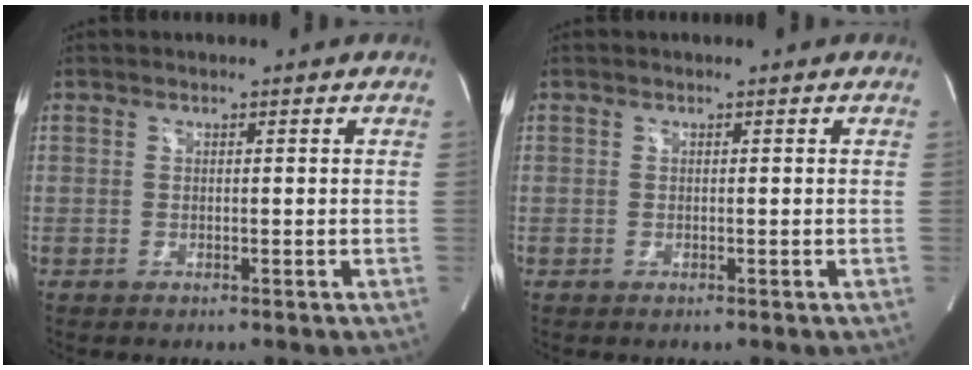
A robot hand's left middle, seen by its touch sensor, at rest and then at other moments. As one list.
[{"total": 0.0}]